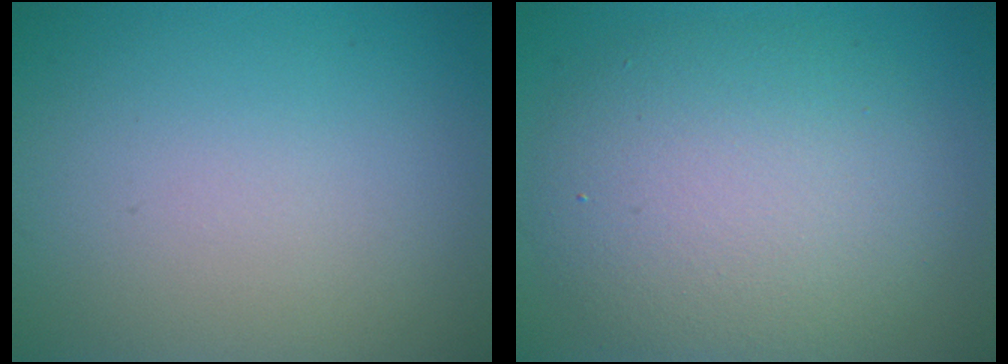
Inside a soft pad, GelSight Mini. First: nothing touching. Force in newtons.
{"total": 7.8, "press": 7.7, "slide": 0.5}